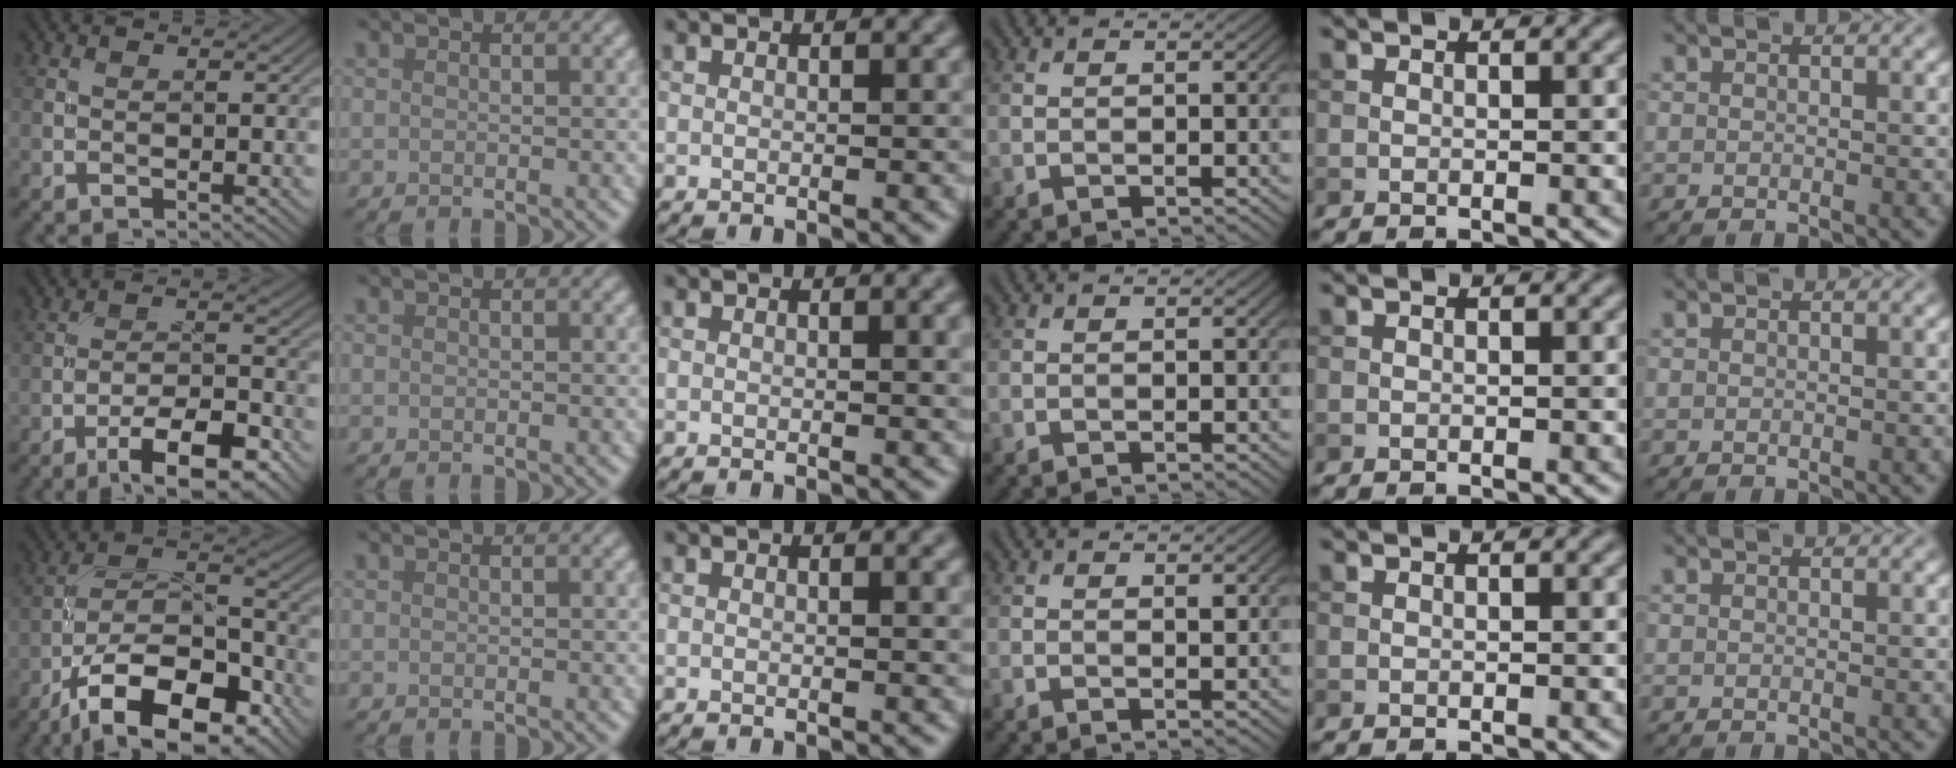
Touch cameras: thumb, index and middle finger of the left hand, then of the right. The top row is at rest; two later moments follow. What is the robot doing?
{"motion": "screw", "object": "medicine bottle"}